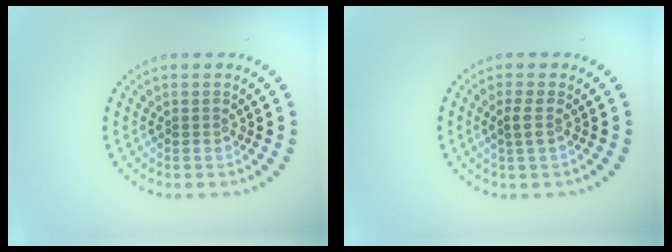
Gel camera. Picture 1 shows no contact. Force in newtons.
{"total": 1.2, "press": 1.0, "slide": 0.7}